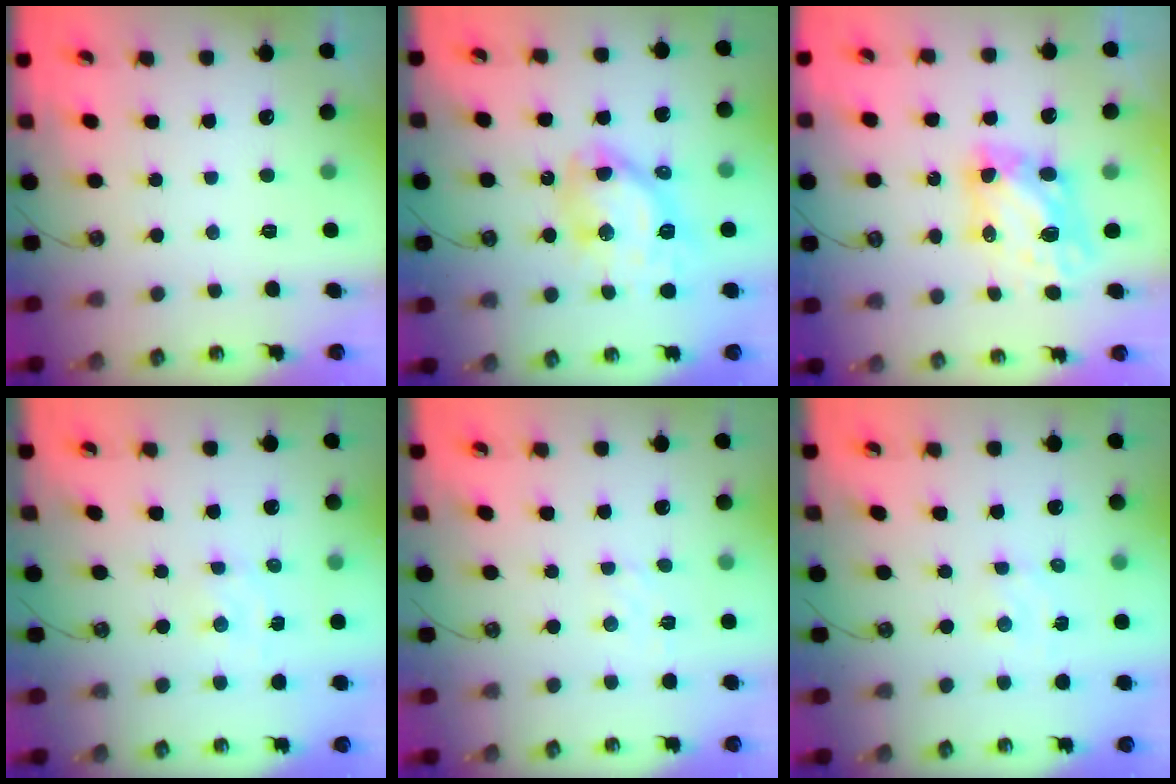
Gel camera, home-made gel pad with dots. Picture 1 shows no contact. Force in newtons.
{"total": 12.8, "press": 12.7, "slide": 1.5}
{"total": 6.5, "press": 6.5, "slide": 0.6}
{"total": 1.6, "press": 1.6, "slide": 0.2}
{"total": 2.6, "press": 2.6, "slide": 0.4}
{"total": 3.2, "press": 3.2, "slide": 0.4}